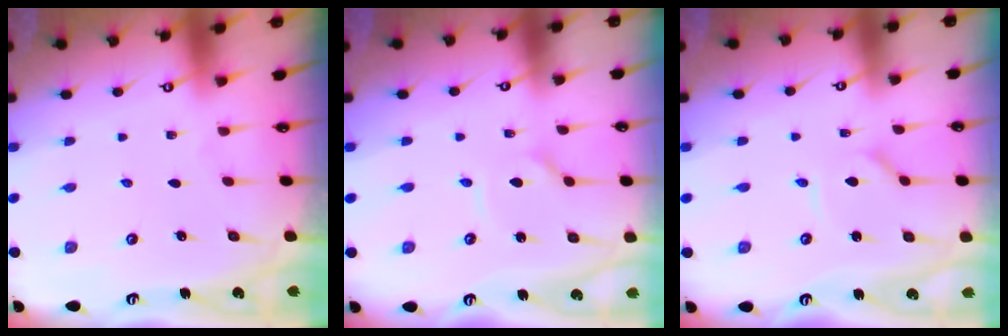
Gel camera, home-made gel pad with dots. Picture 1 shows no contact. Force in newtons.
{"total": 2.1, "press": 2.1, "slide": 0.6}
{"total": 1.5, "press": 1.5, "slide": 0.3}